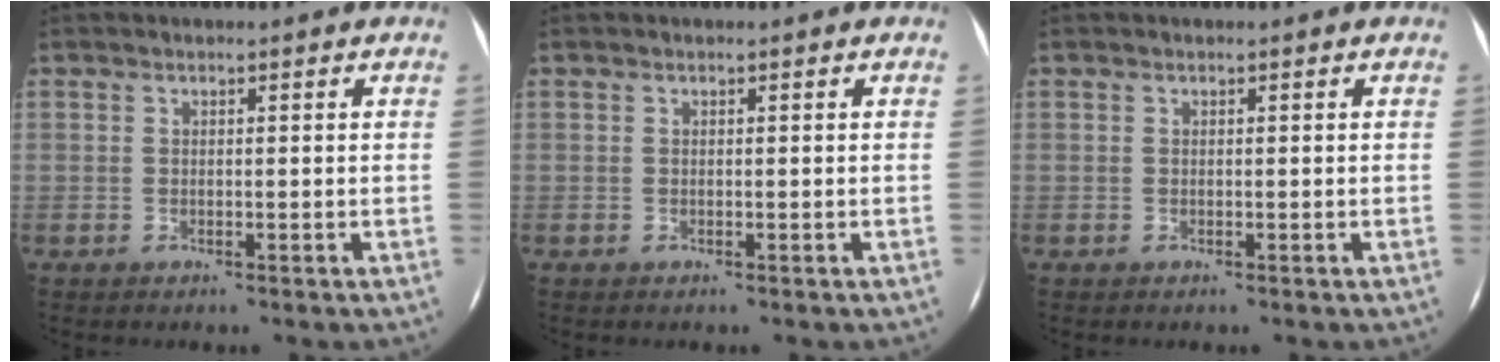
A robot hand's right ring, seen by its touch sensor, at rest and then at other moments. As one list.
[{"total": 0.0}, {"total": 0.0}]